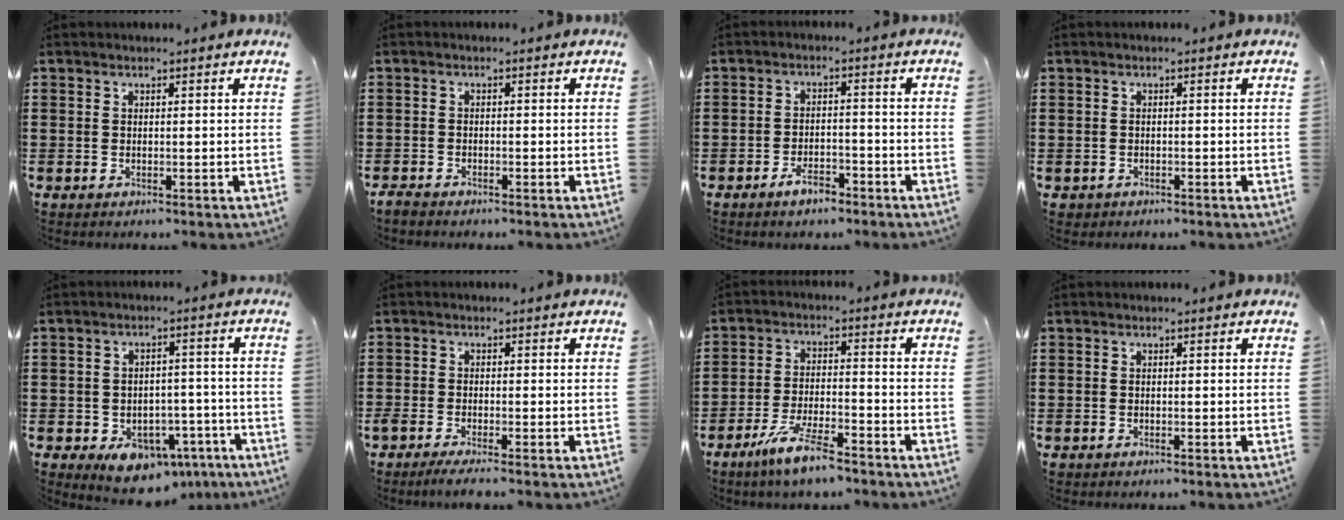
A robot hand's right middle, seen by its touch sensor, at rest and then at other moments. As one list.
[{"total": 1.4, "force": [-1.3, 0.3, 0.2], "torque": [-0.007, 0.001, -0.027]}, {"total": 3.8, "force": [-3.0, 1.3, 1.9], "torque": [-0.038, 0.007, -0.060]}, {"total": 0.9, "force": [-0.7, 0.4, 0.0], "torque": [-0.003, 0.001, -0.017]}, {"total": 5.9, "force": [-4.4, 3.3, 2.2], "torque": [-0.034, 0.027, -0.079]}, {"total": 1.8, "force": [-1.4, 0.1, 1.1], "torque": [-0.026, -0.002, -0.028]}, {"total": 6.9, "force": [-5.4, 0.9, 4.3], "torque": [-0.100, -0.005, -0.105]}, {"total": 0.6, "force": [-0.5, 0.2, 0.0], "torque": [-0.002, 0.001, -0.011]}]